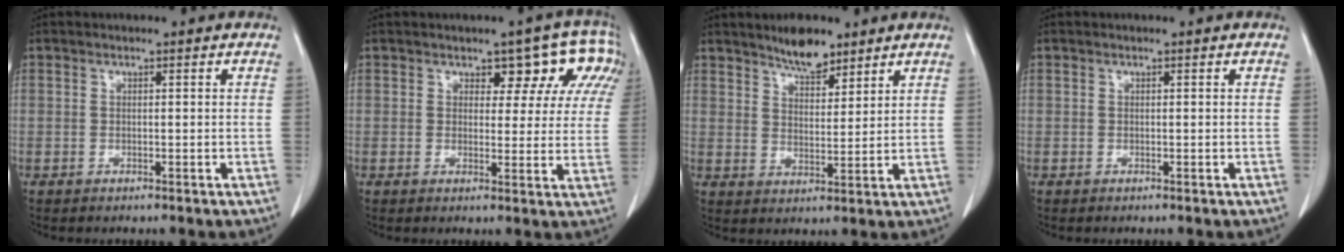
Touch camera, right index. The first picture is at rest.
{"total": 7.8, "force": [4.7, 4.6, 4.2], "torque": [-0.033, 0.008, 0.039]}
{"total": 6.0, "force": [4.9, 1.9, 2.9], "torque": [-0.050, -0.001, 0.085]}
{"total": 0.0}